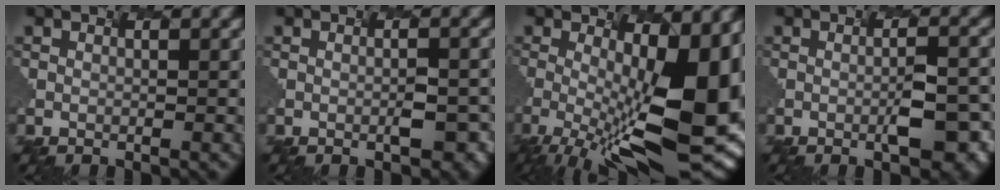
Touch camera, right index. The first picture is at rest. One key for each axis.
{"total": 2.2, "fx": -1.1, "fy": 0.1, "fz": 1.9, "tx": -0.041, "ty": -0.011, "tz": 0.015}
{"total": 11.1, "fx": -2.0, "fy": 2.6, "fz": 10.6, "tx": -0.172, "ty": -0.012, "tz": -0.007}
{"total": 4.2, "fx": -1.6, "fy": 0.5, "fz": 3.8, "tx": -0.073, "ty": -0.018, "tz": 0.007}